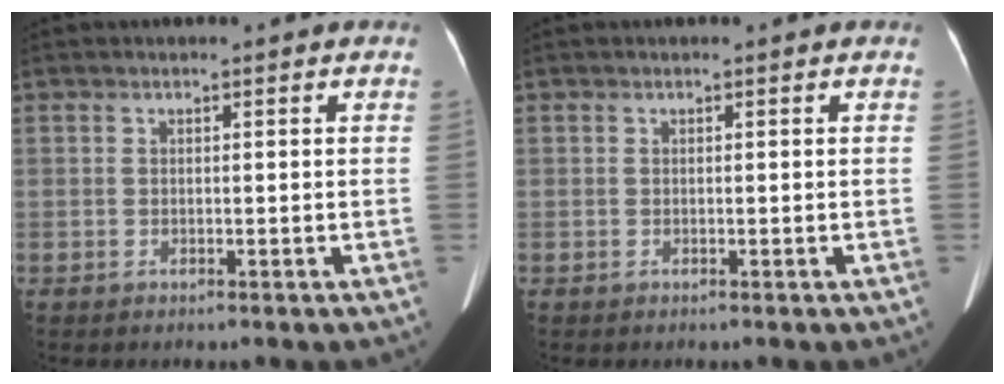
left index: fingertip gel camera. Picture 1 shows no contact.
{"total": 0.0}